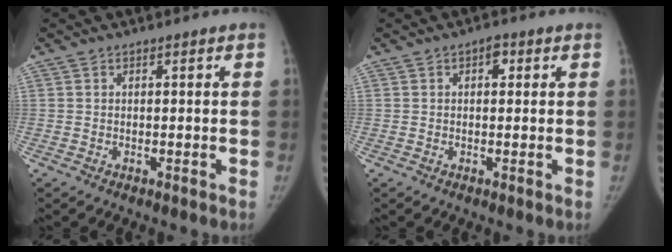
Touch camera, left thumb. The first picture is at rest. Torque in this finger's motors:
{"motor_torque": [1.04, -0.23, 0.44, -0.15, 0.03]}